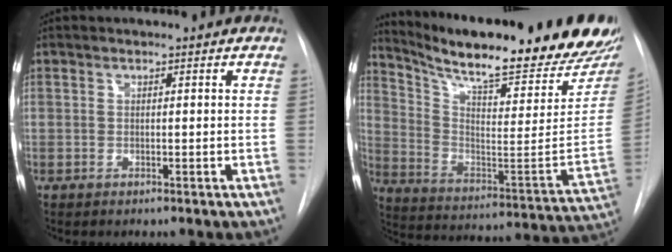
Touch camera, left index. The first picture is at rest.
{"total": 27.7, "force": [24.2, 2.5, 13.2], "torque": [-0.201, -0.115, 0.302]}